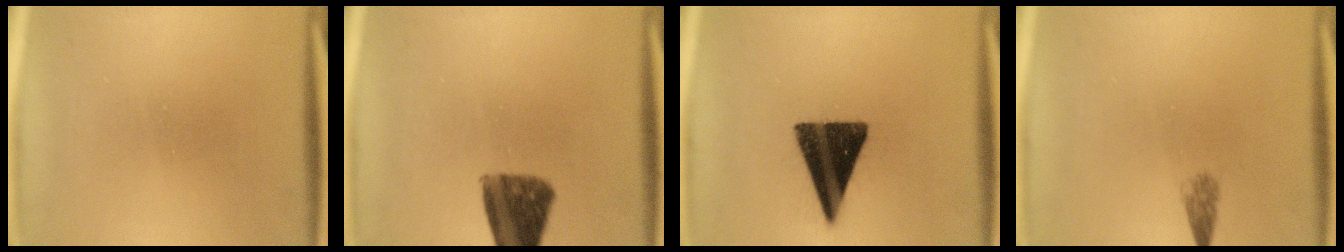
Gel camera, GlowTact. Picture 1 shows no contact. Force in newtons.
{"total": 10.4}
{"total": 15.1}
{"total": 1.8}